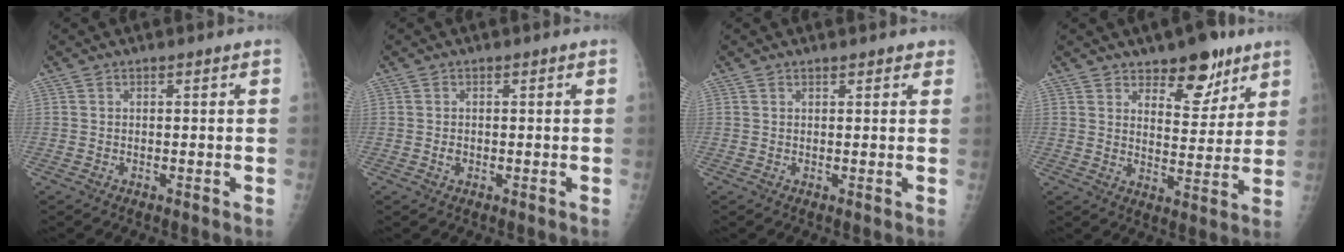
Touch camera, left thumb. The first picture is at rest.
{"total": 1.1, "force": [-0.2, 0.9, 0.6], "torque": [-0.007, 0.001, -0.002]}
{"total": 1.5, "force": [1.2, 0.7, 0.5], "torque": [0.007, -0.003, 0.012]}
{"total": 10.2, "force": [6.9, 4.9, 5.7], "torque": [-0.046, -0.045, 0.105]}